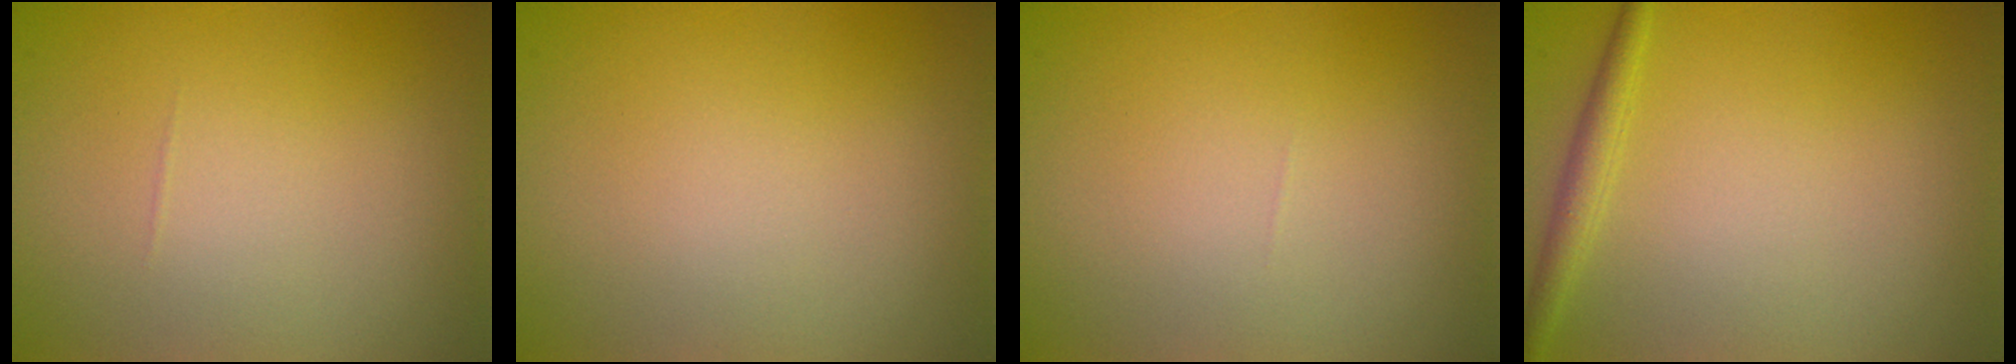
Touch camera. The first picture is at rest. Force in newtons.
{"total": 0.0}
{"total": 0.0}
{"total": 1.6, "press": 1.6, "slide": 0.0}